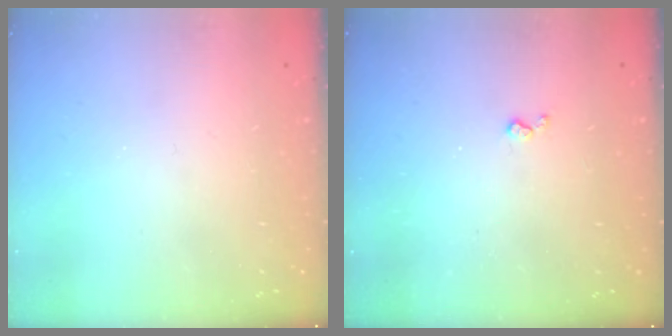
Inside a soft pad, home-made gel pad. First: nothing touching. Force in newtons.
{"total": 2.9, "press": 2.9, "slide": 0.5}